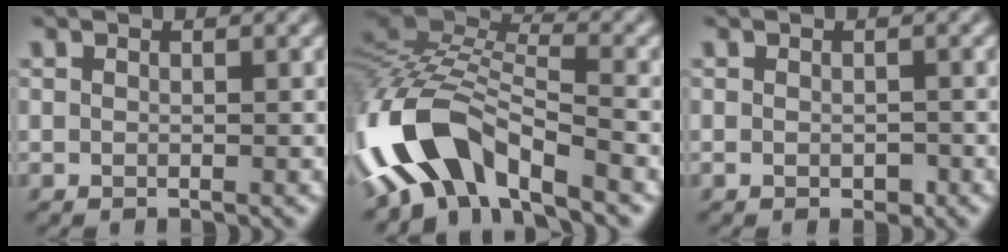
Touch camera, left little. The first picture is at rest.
{"total": 10.0, "force": [-5.6, 4.5, 7.0], "torque": [-0.124, 0.013, -0.115]}
{"total": 1.3, "force": [-0.6, 0.8, 0.9], "torque": [-0.016, -0.007, -0.008]}